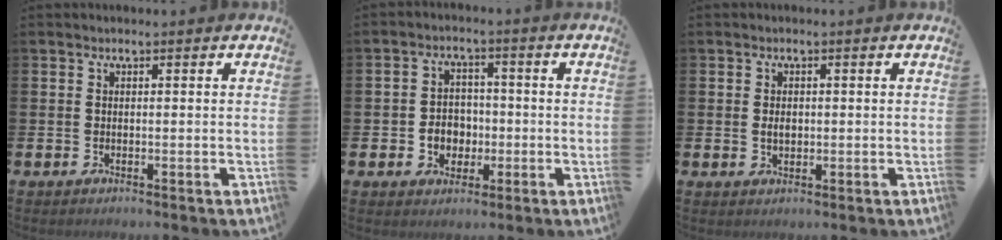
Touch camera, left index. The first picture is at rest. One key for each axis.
{"total": 3.9, "fx": -1.3, "fy": 3.4, "fz": 1.3, "tx": -0.014, "ty": 0.000, "tz": -0.034}
{"total": 1.5, "fx": -0.5, "fy": 1.0, "fz": 1.0, "tx": -0.008, "ty": 0.004, "tz": -0.014}